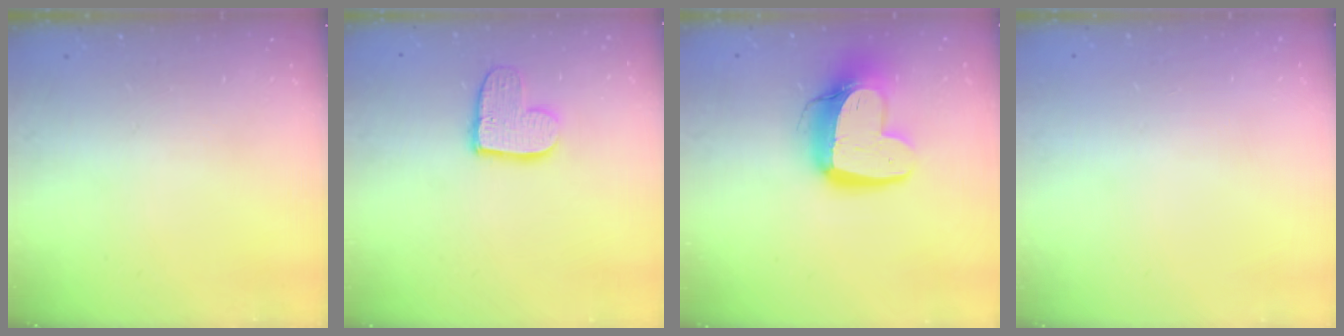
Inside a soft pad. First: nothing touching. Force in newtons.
{"total": 10.9, "press": 10.8, "slide": 0.9}
{"total": 15.5, "press": 15.4, "slide": 1.8}
{"total": 0.0}